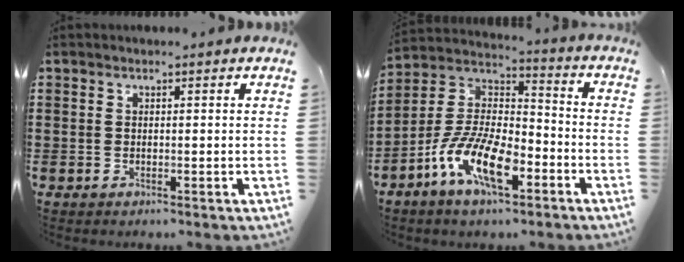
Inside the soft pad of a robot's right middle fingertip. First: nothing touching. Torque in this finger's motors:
{"motor_torque": [2.14, 0.00, 1.05, 0.21]}